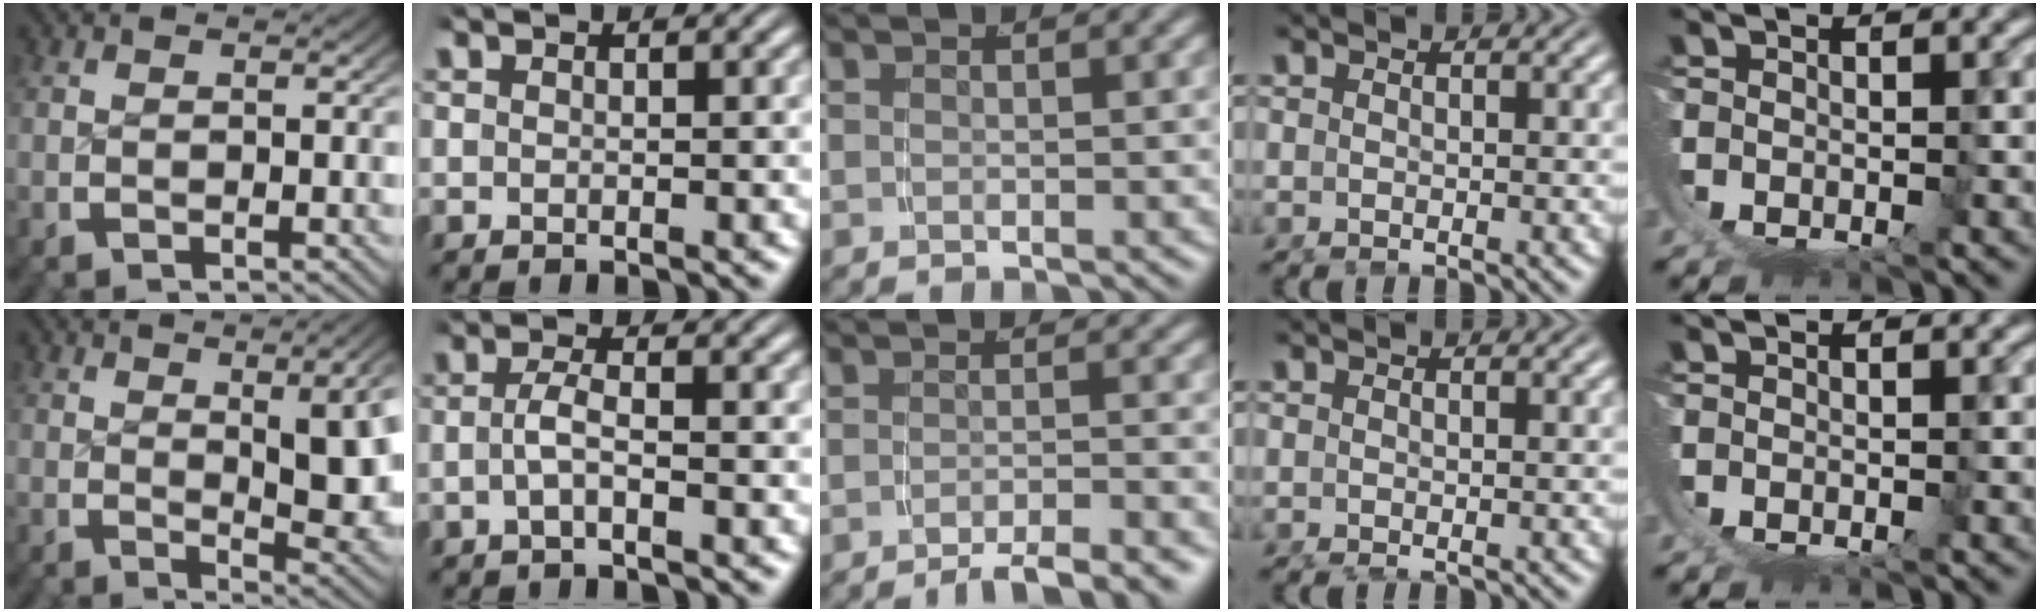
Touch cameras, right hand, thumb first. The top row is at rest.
{"thumb": {"total": 7.4, "force": [0.5, 2.9, 6.8], "torque": [-0.086, -0.015, 0.020]}, "index": {"total": 2.0, "force": [-1.0, -0.1, 1.7], "torque": [-0.038, -0.003, -0.017]}, "middle": {"total": 4.0, "force": [-3.5, 0.3, 2.0], "torque": [-0.024, 0.002, -0.058]}, "ring": {"total": 0.6, "force": [-0.5, 0.1, 0.4], "torque": [-0.010, -0.003, -0.003]}}